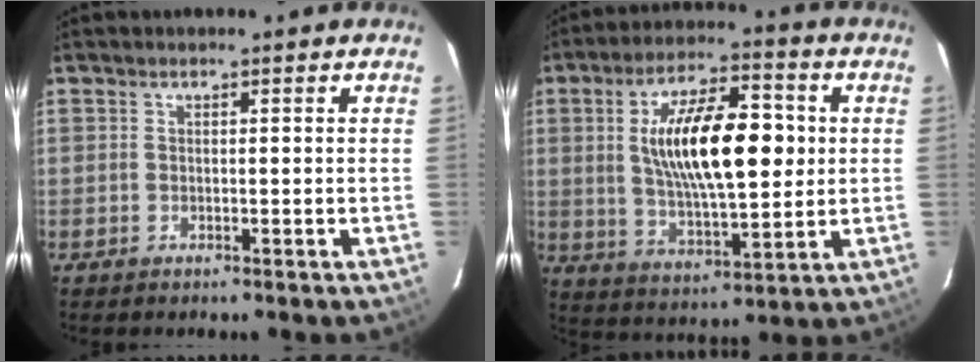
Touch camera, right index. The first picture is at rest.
{"total": 17.9, "force": [2.4, 6.5, 16.5], "torque": [-0.285, 0.013, 0.047]}